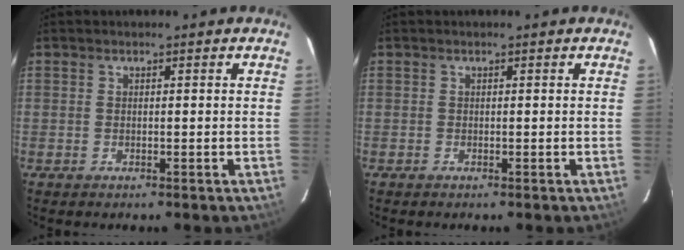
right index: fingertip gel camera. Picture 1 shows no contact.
{"total": 0.0}